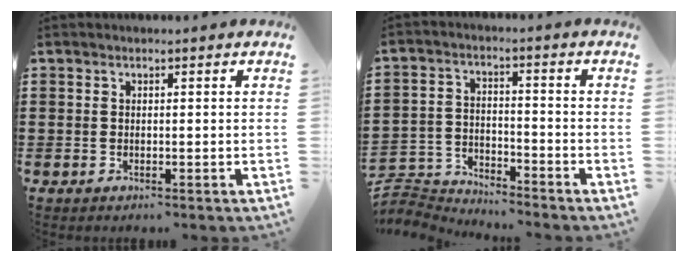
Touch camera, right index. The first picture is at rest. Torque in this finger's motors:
{"motor_torque": [-2.14, 0.00, -1.05, -0.21]}